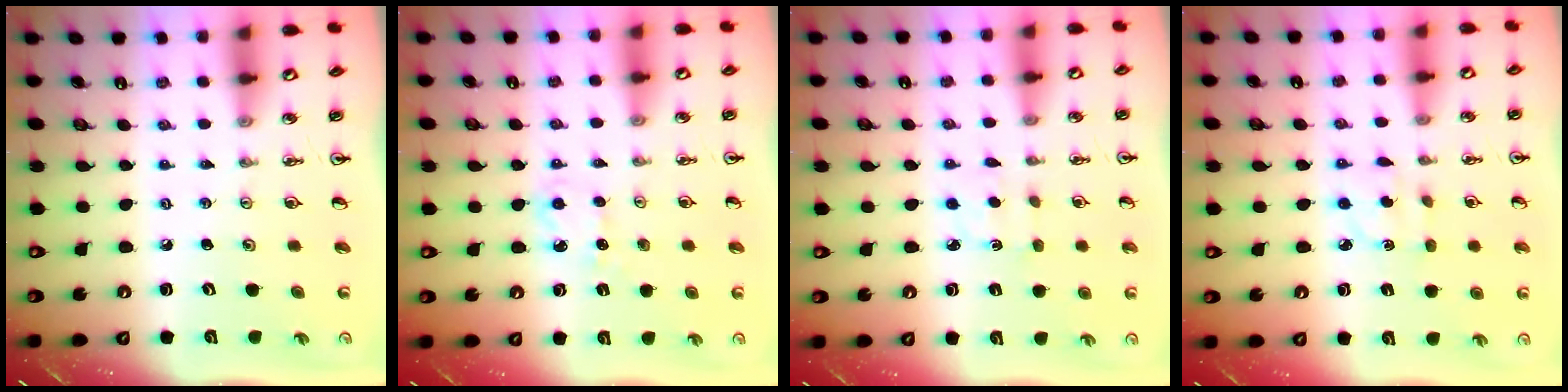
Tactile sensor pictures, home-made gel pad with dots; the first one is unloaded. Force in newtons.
{"total": 4.1, "press": 4.0, "slide": 0.6}
{"total": 2.3, "press": 2.3, "slide": 0.3}
{"total": 2.0, "press": 2.0, "slide": 0.4}